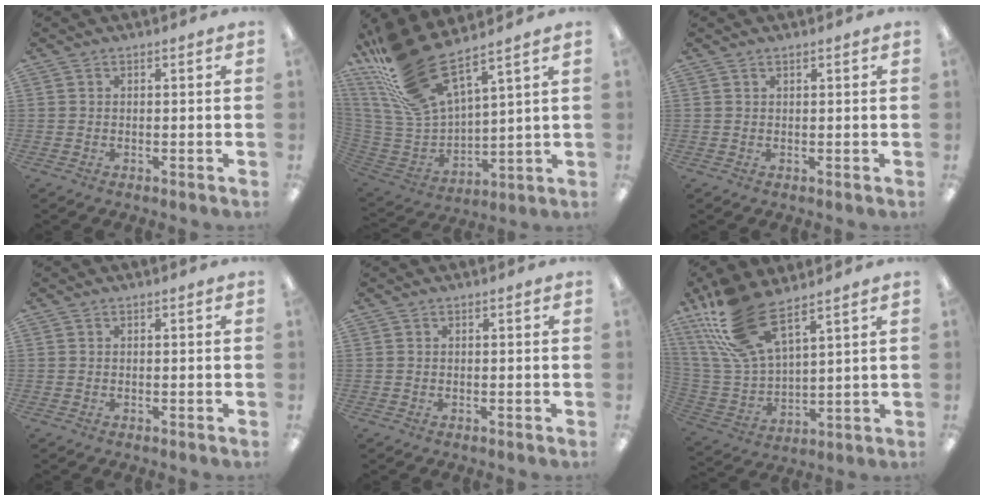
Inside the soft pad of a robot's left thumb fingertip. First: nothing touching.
{"total": 20.5, "force": [15.8, 5.9, 11.8], "torque": [-0.267, -0.108, 0.280]}
{"total": 0.7, "force": [0.6, 0.2, 0.4], "torque": [-0.009, 0.001, 0.011]}
{"total": 0.0}
{"total": 0.0}
{"total": 18.2, "force": [12.1, 7.0, 11.6], "torque": [-0.269, -0.049, 0.219]}